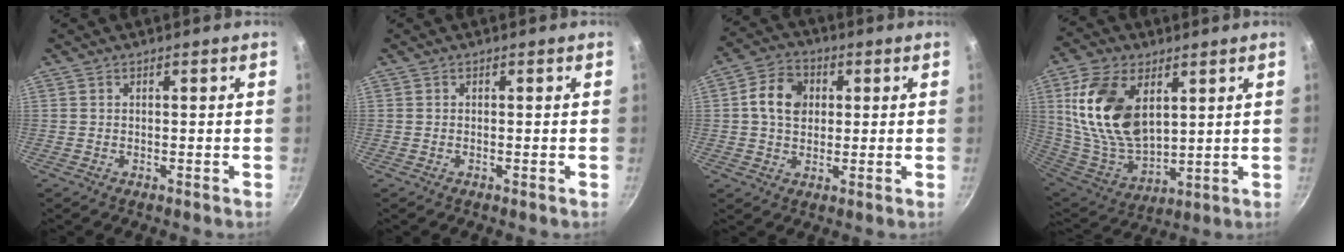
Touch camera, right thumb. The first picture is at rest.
{"total": 0.0}
{"total": 8.4, "force": [1.4, 6.5, 5.2], "torque": [-0.071, 0.010, 0.013]}
{"total": 19.8, "force": [6.1, 11.8, 14.7], "torque": [-0.262, -0.033, 0.130]}